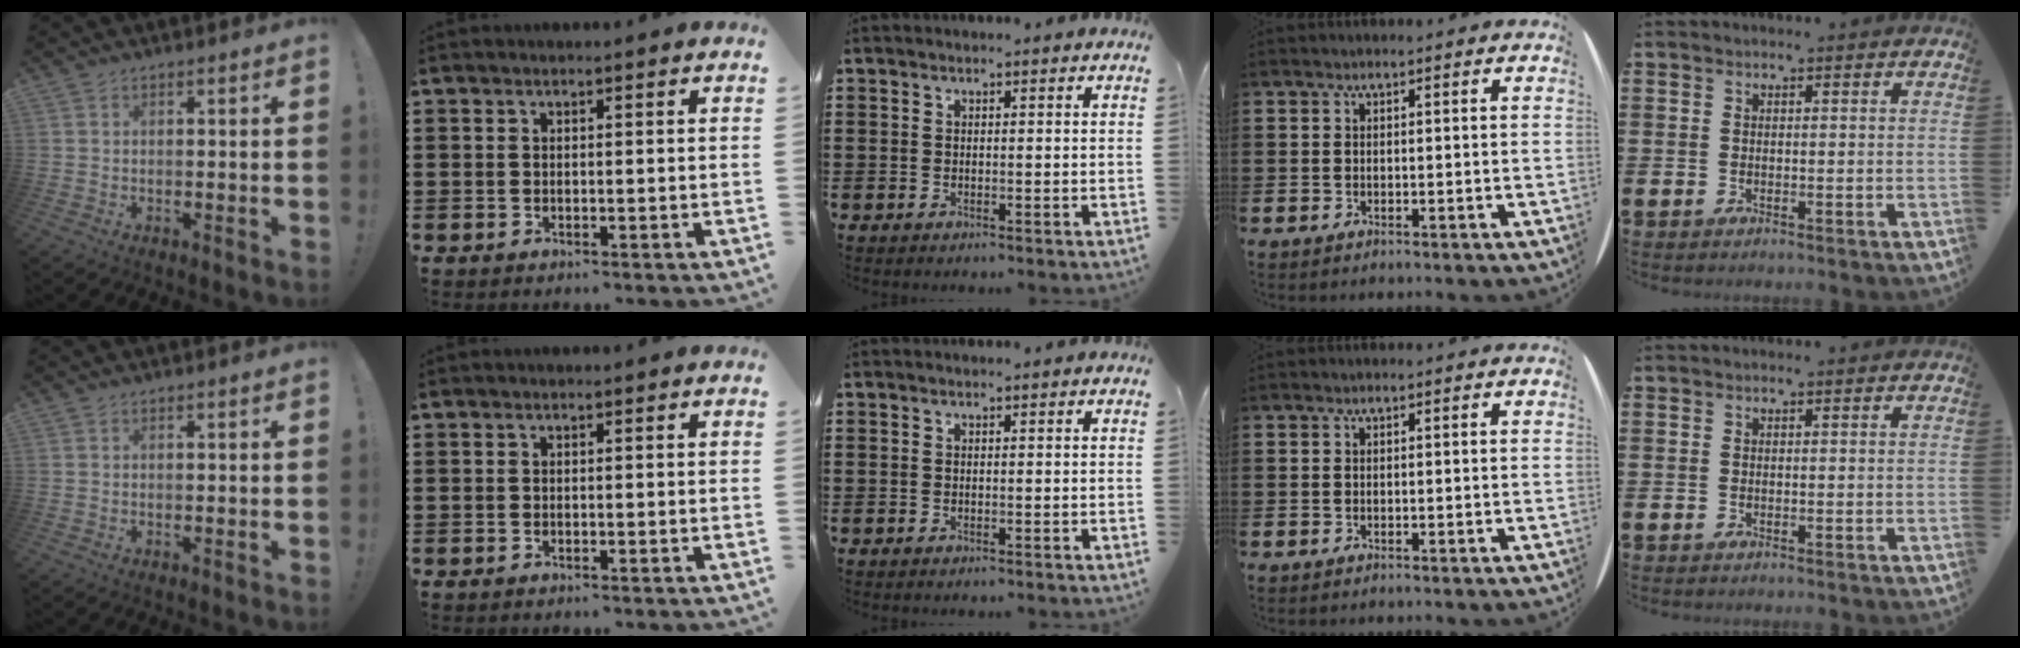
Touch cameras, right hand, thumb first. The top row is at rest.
{}